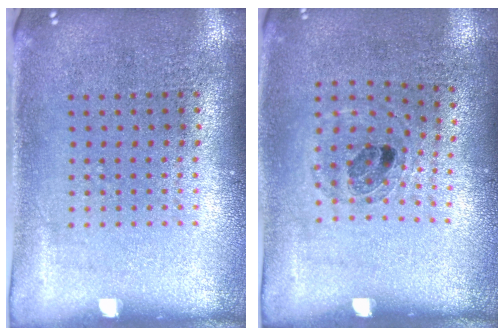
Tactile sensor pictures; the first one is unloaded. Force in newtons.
{"total": 0.9, "press": 0.9, "slide": 0.3}